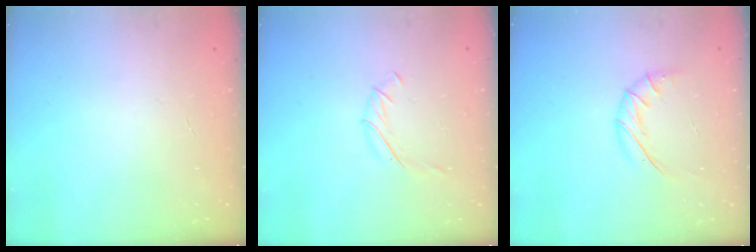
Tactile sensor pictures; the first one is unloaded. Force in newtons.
{"total": 3.8, "press": 3.7, "slide": 1.1}
{"total": 8.5, "press": 8.5, "slide": 0.6}